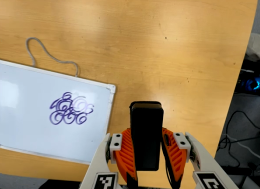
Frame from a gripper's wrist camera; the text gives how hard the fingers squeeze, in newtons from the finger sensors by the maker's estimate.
{"total": 6.6, "left": 4.3, "right": 9.0}